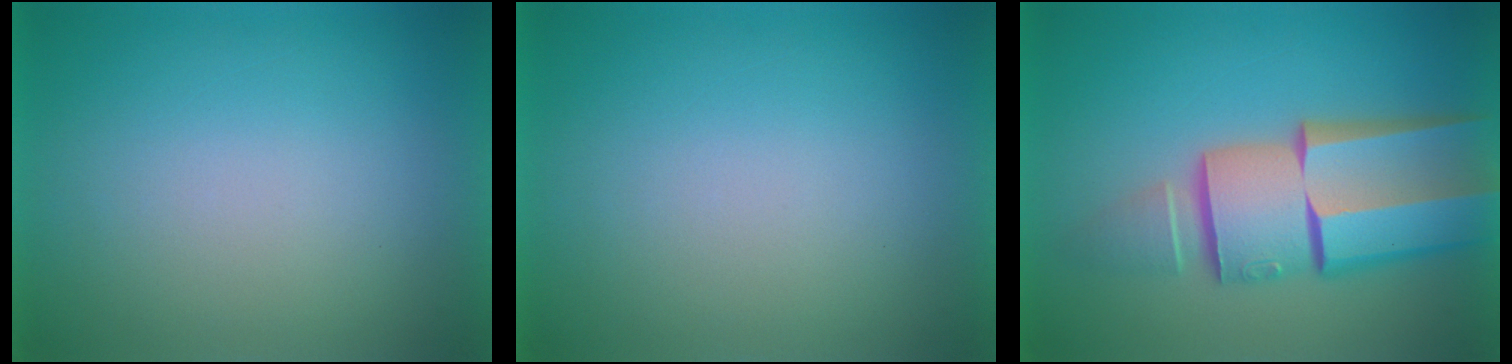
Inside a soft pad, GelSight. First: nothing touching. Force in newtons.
{"total": 1.3}
{"total": 10.5}